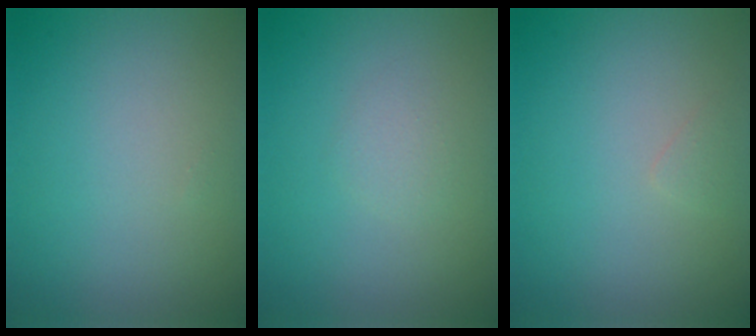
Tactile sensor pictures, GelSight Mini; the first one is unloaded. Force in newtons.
{"total": 1.0, "press": 1.0, "slide": 0.1}
{"total": 0.5, "press": 0.5, "slide": 0.0}